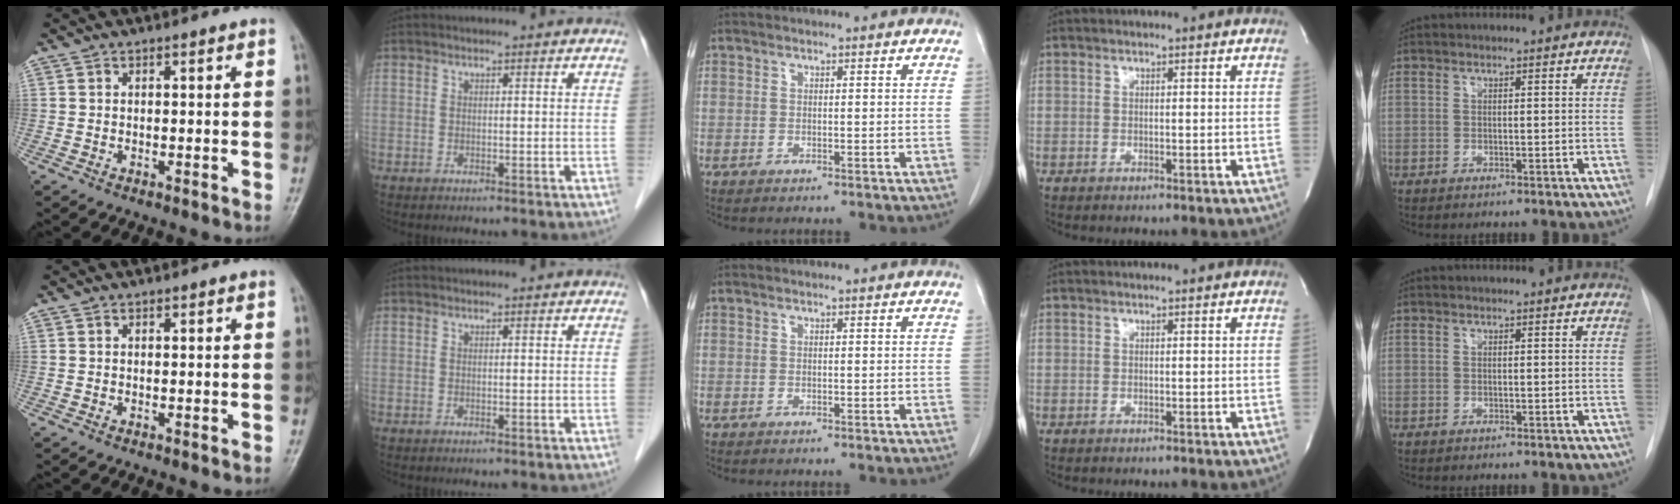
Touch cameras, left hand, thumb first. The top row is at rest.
{}